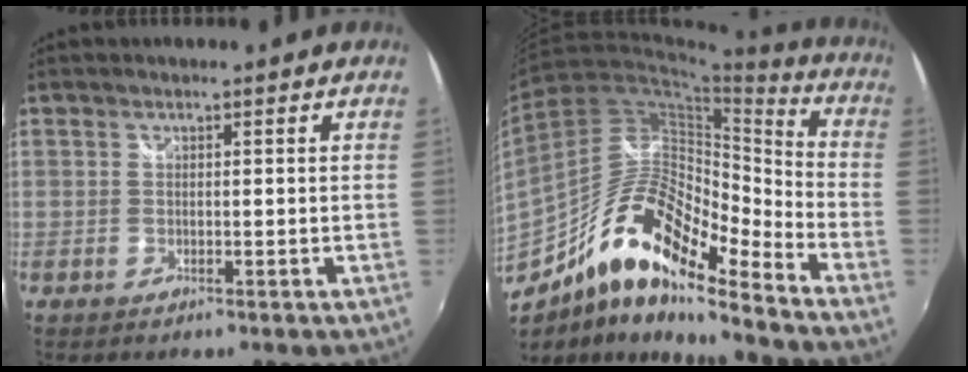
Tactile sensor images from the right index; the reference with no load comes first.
{"total": 17.7, "force": [-11.8, 4.6, 12.3], "torque": [-0.215, 0.006, -0.229]}